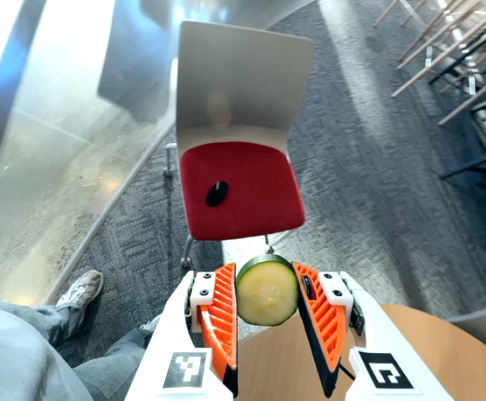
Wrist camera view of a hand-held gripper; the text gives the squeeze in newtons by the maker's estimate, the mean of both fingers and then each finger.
{"total": 11.5, "left": 11.9, "right": 11.1}